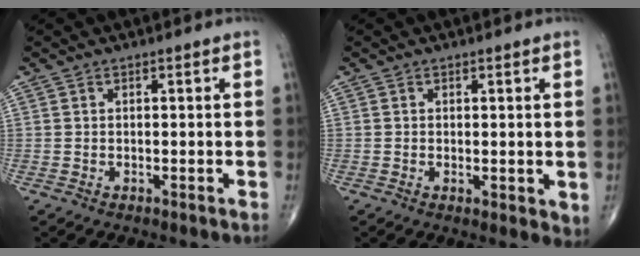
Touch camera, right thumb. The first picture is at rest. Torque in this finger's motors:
{"motor_torque": [-0.07, 0.02, -0.28, -0.09, -0.01]}